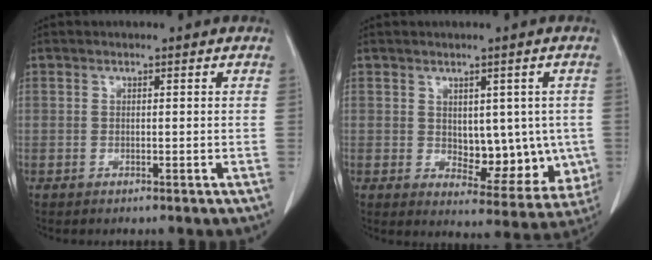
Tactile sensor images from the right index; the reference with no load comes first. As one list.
[{"total": 10.0, "force": [-0.2, 5.7, 8.2], "torque": [-0.089, -0.001, 0.017]}]